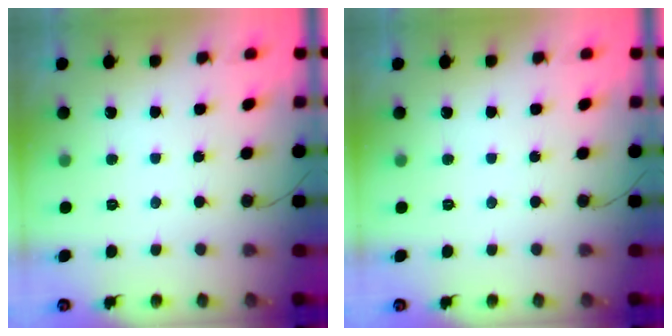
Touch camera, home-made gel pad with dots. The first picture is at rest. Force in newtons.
{"total": 0.0}